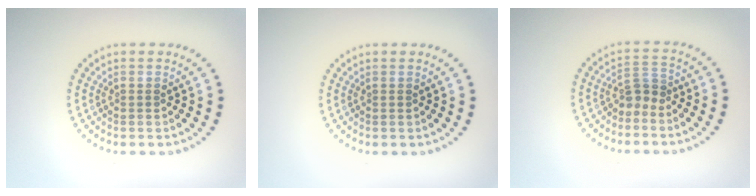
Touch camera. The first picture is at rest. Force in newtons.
{"total": 0.0}
{"total": 1.7, "press": 1.3, "slide": 1.2}